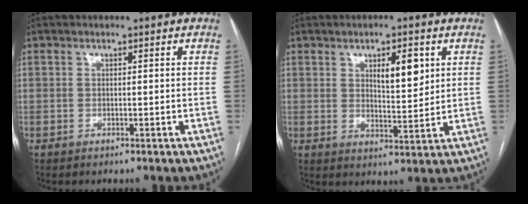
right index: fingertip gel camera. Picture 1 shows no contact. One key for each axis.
{"total": 6.3, "fx": 2.5, "fy": 1.8, "fz": 5.5, "tx": -0.090, "ty": -0.004, "tz": 0.043}